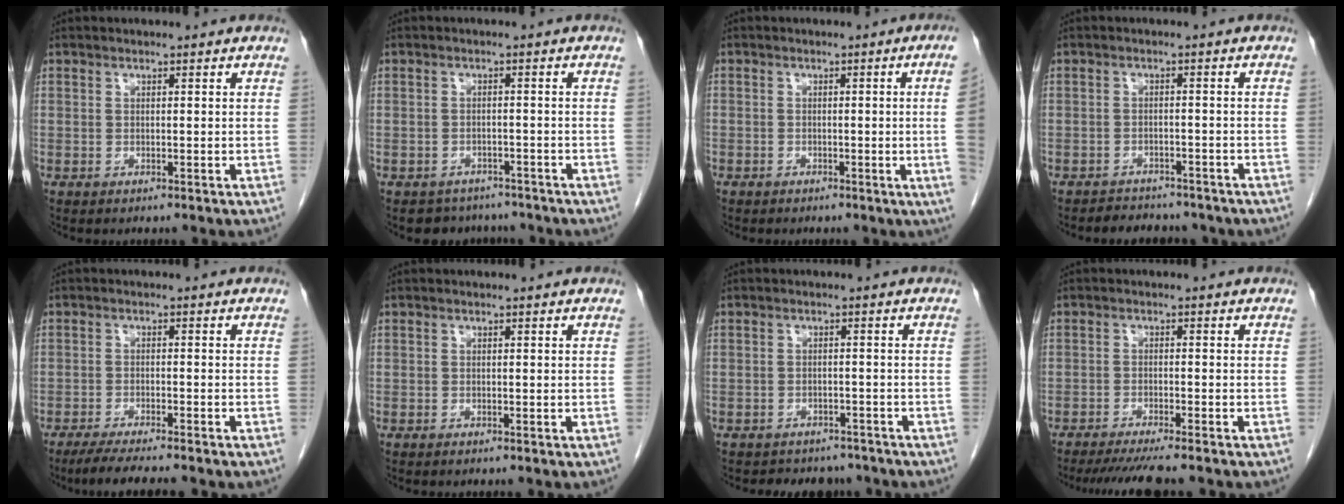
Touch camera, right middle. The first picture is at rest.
{"total": 5.0, "force": [-4.2, 2.7, 0.1], "torque": [0.003, 0.012, -0.054]}
{"total": 4.9, "force": [-0.7, -1.4, 4.6], "torque": [-0.040, -0.006, -0.012]}
{"total": 6.7, "force": [-5.9, 2.8, 1.4], "torque": [-0.019, 0.005, -0.069]}
{"total": 7.0, "force": [-5.8, 0.1, 3.8], "torque": [-0.056, -0.017, -0.093]}
{"total": 0.0}
{"total": 6.8, "force": [-6.1, 2.9, 0.7], "torque": [-0.006, 0.008, -0.070]}
{"total": 8.0, "force": [-6.9, -0.1, 4.1], "torque": [-0.051, -0.020, -0.108]}